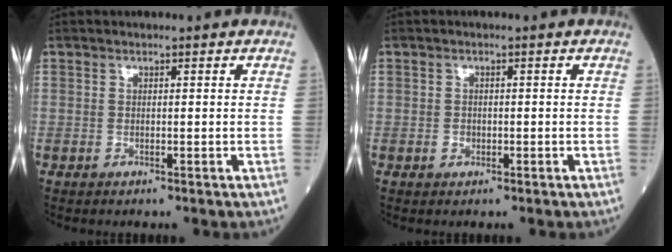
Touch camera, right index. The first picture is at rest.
{"total": 1.1, "force": [-0.4, 0.9, 0.4], "torque": [-0.007, 0.003, -0.005]}